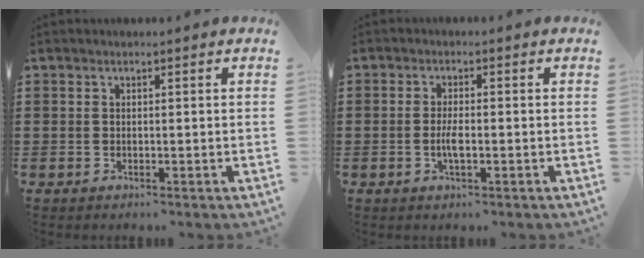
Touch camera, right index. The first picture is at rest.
{"total": 3.0, "force": [-0.8, 0.7, 2.8], "torque": [-0.059, -0.005, -0.015]}